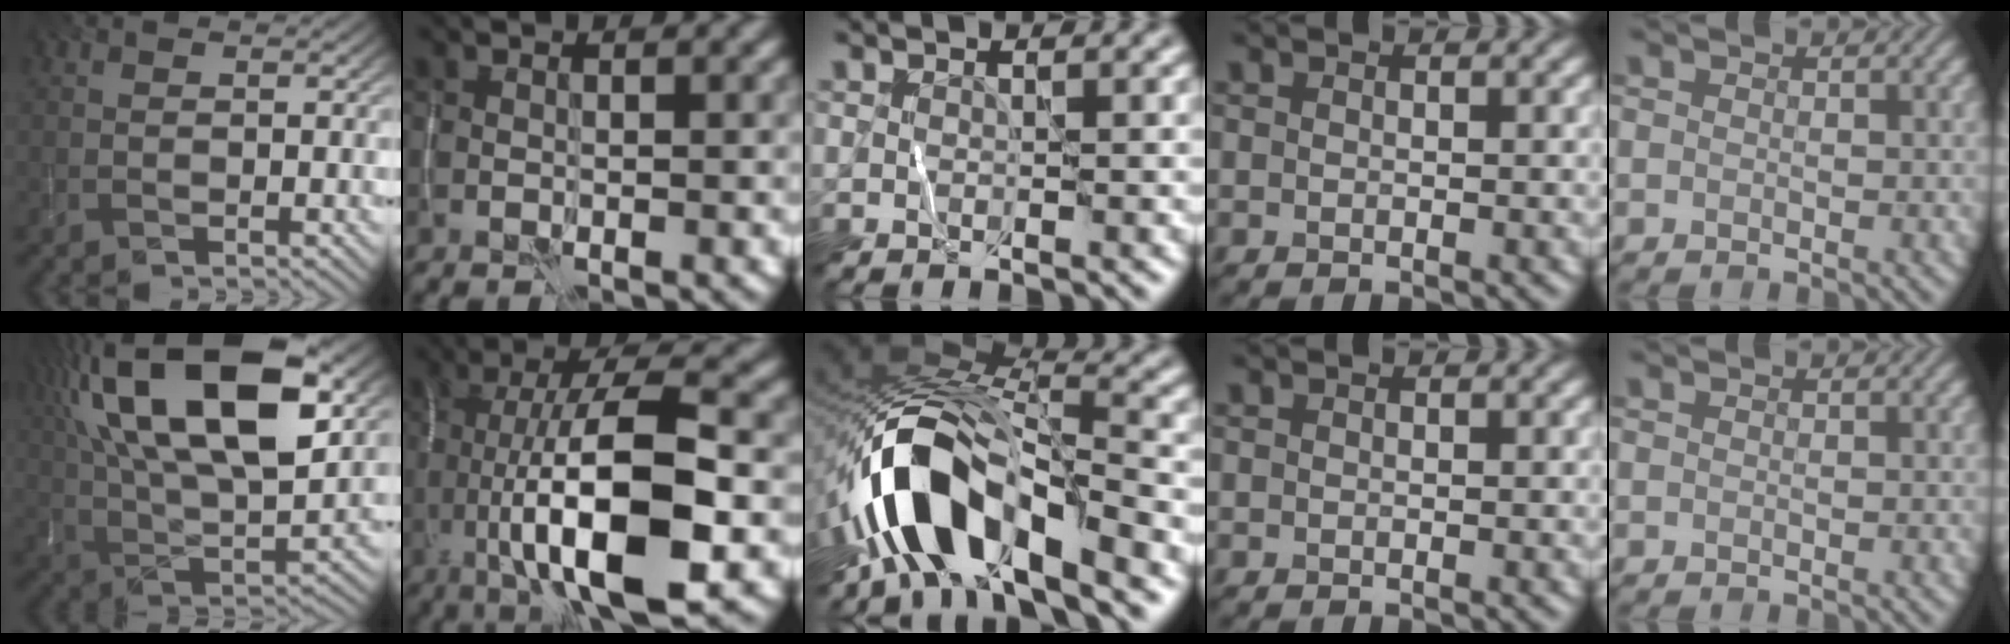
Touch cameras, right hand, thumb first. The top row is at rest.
{"thumb": {"total": 21.3, "force": [8.6, 9.3, 17.2], "torque": [-0.334, 0.045, 0.131]}, "index": {"total": 13.0, "force": [-3.4, 3.7, 12.0], "torque": [-0.192, 0.009, -0.061]}, "middle": {"total": 10.5, "force": [-5.9, 4.2, 7.7], "torque": [-0.137, 0.010, -0.118]}}